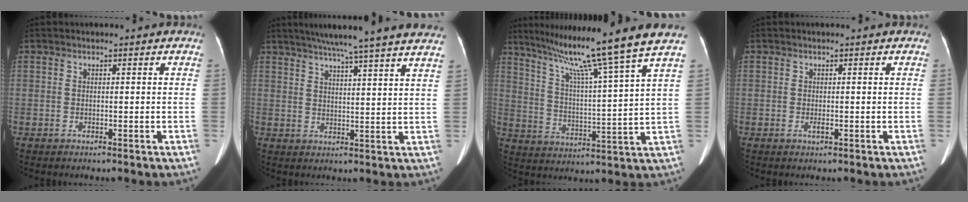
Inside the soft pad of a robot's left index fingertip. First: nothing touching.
{"total": 19.3, "force": [16.6, -0.8, 9.8], "torque": [-0.156, -0.001, 0.207]}
{"total": 16.6, "force": [13.1, -3.0, 9.6], "torque": [-0.156, -0.019, 0.199]}
{"total": 0.6, "force": [-0.2, 0.3, 0.6], "torque": [-0.009, 0.000, -0.005]}